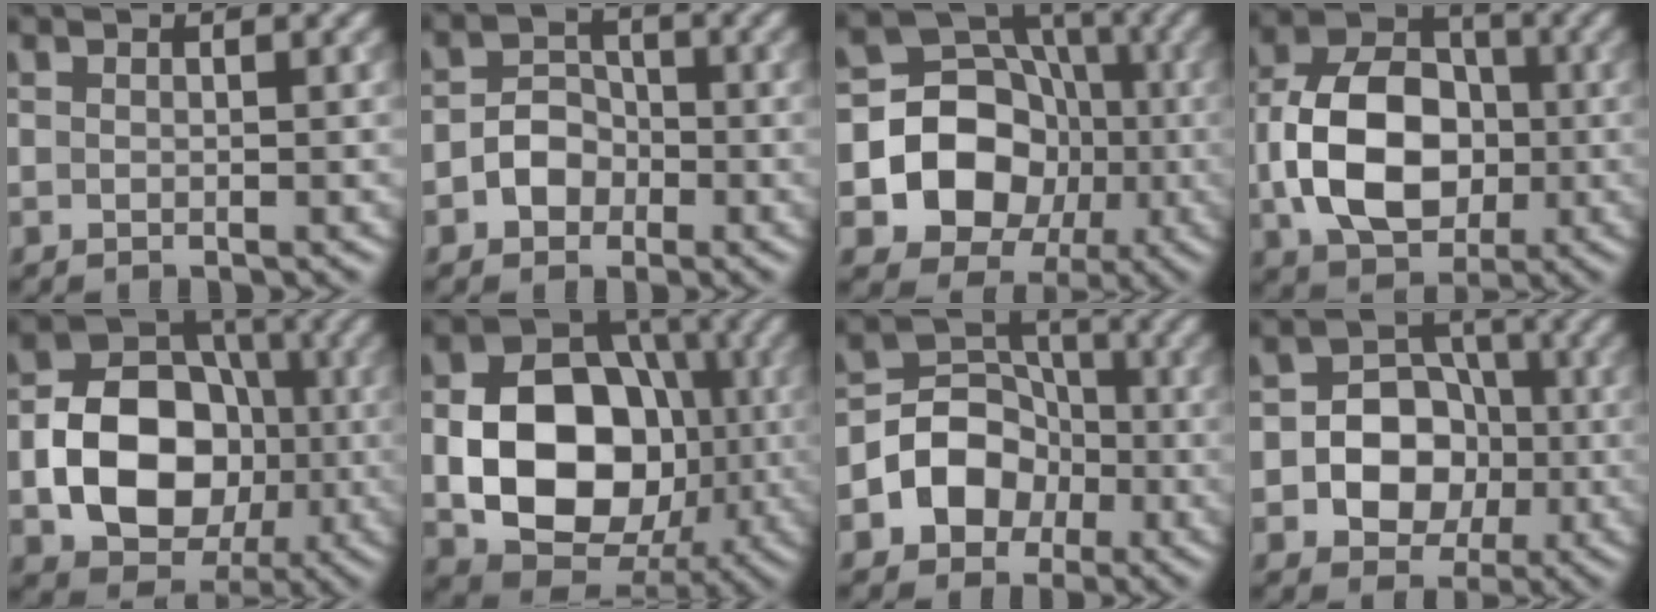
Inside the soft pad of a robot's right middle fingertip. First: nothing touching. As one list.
[{"total": 2.9, "force": [-1.1, 2.4, 1.3], "torque": [-0.007, 0.006, -0.027]}, {"total": 11.1, "force": [-2.2, 9.7, 5.0], "torque": [-0.064, 0.000, -0.067]}, {"total": 9.6, "force": [-1.3, 6.8, 6.6], "torque": [-0.128, 0.006, -0.028]}, {"total": 10.5, "force": [-2.1, 7.9, 6.6], "torque": [-0.112, 0.003, -0.042]}, {"total": 12.1, "force": [-1.7, 9.0, 7.9], "torque": [-0.131, 0.002, -0.030]}, {"total": 5.8, "force": [-2.0, 4.8, 2.6], "torque": [-0.015, 0.009, -0.053]}, {"total": 7.1, "force": [-1.2, 6.0, 3.5], "torque": [-0.032, 0.008, -0.042]}]